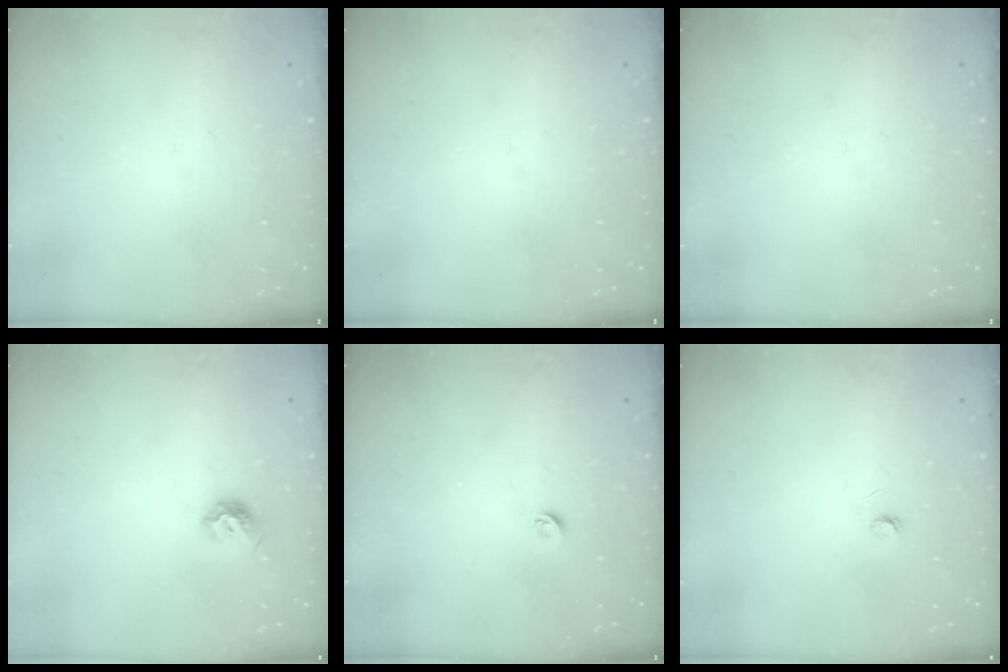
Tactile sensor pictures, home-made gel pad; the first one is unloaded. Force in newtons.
{"total": 0.0}
{"total": 0.0}
{"total": 6.4, "press": 6.4, "slide": 0.8}
{"total": 3.7, "press": 3.7, "slide": 0.5}
{"total": 2.8, "press": 2.7, "slide": 0.3}